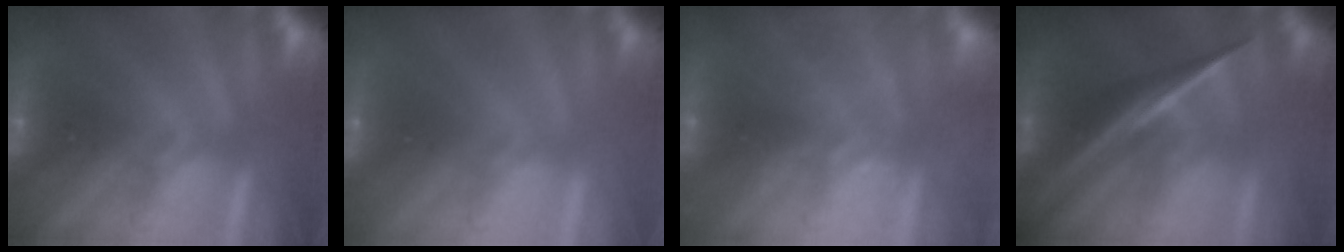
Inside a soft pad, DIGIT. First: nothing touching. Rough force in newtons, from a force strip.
{"total": 2.9}
{"total": 2.3}
{"total": 2.7}